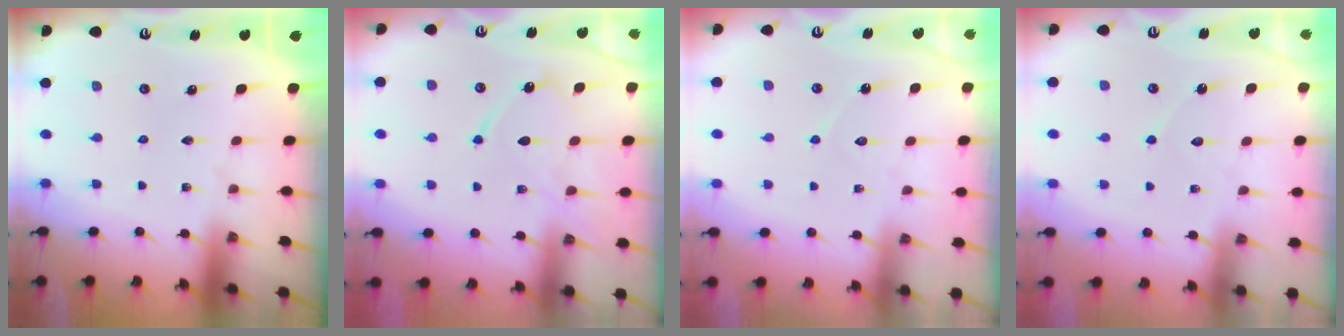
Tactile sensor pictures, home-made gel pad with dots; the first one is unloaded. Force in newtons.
{"total": 11.5, "press": 11.5, "slide": 1.0}
{"total": 5.3, "press": 5.3, "slide": 0.3}
{"total": 5.5, "press": 5.5, "slide": 0.5}